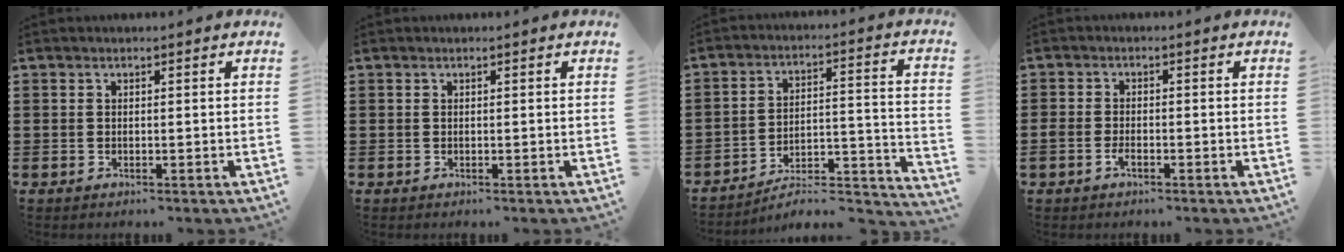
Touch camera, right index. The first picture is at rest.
{"total": 0.0}
{"total": 5.4, "force": [-5.0, 1.3, 1.5], "torque": [-0.024, 0.002, -0.103]}
{"total": 1.9, "force": [-1.1, 0.9, 1.2], "torque": [-0.031, -0.001, -0.023]}